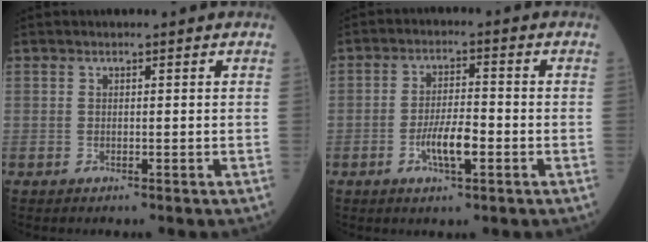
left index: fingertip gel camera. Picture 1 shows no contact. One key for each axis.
{"total": 5.5, "fx": -2.0, "fy": 1.3, "fz": 5.0, "tx": -0.099, "ty": -0.001, "tz": -0.037}